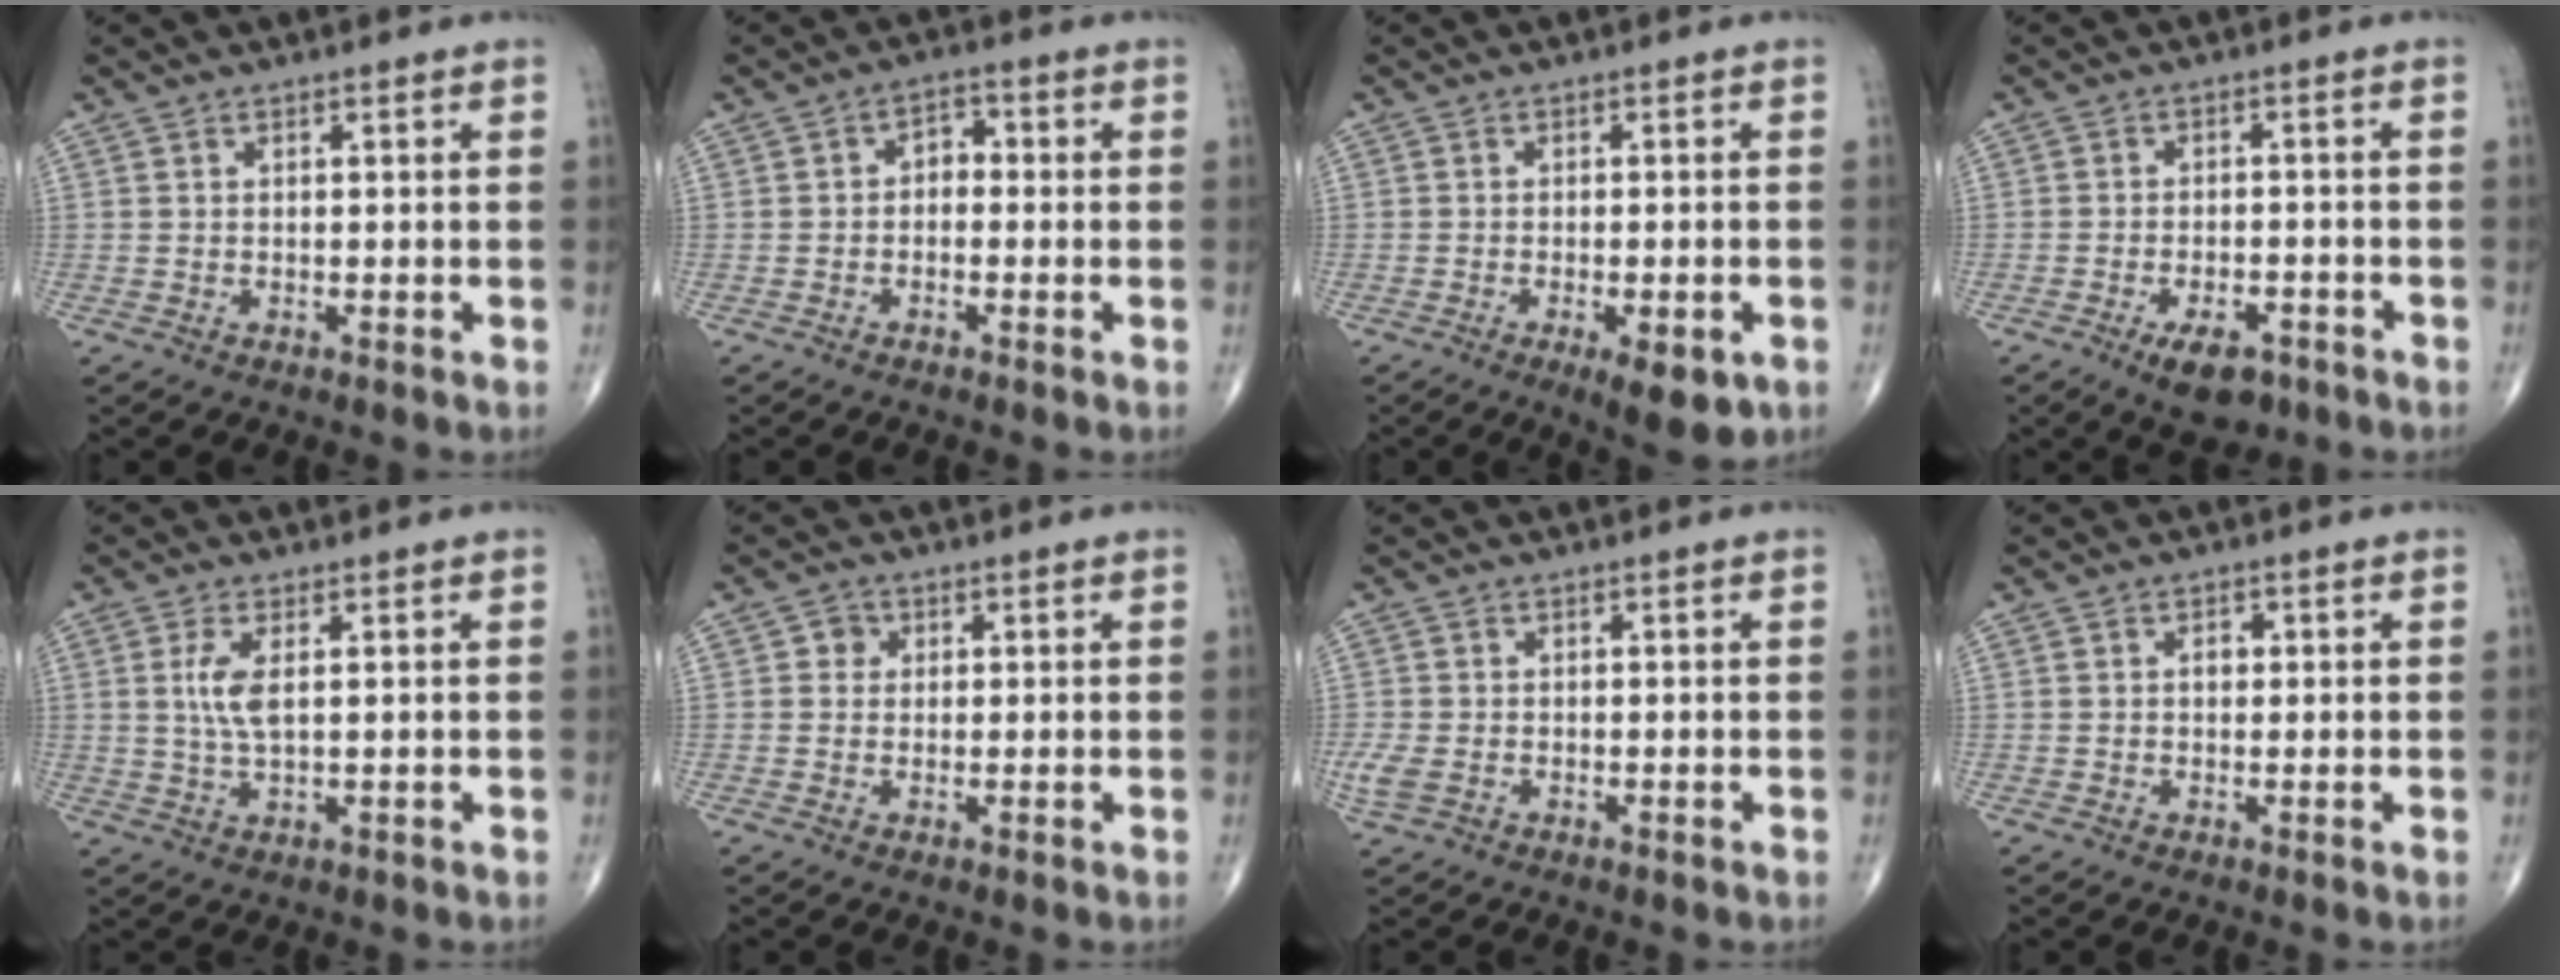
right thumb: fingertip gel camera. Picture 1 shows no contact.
{"total": 3.1, "force": [-0.5, 2.2, 2.0], "torque": [-0.009, 0.016, -0.023]}
{"total": 6.9, "force": [-2.9, 2.3, 5.8], "torque": [-0.078, -0.001, -0.034]}
{"total": 6.8, "force": [-4.0, 3.3, 4.5], "torque": [-0.062, 0.013, -0.059]}
{"total": 4.9, "force": [1.1, 1.8, 4.4], "torque": [-0.102, -0.005, 0.025]}
{"total": 2.3, "force": [0.5, 2.2, 0.7], "torque": [0.002, 0.002, 0.002]}
{"total": 2.9, "force": [-0.8, 1.9, 2.0], "torque": [-0.062, 0.002, -0.015]}
{"total": 1.6, "force": [0.2, 1.2, 1.0], "torque": [-0.008, 0.003, 0.000]}